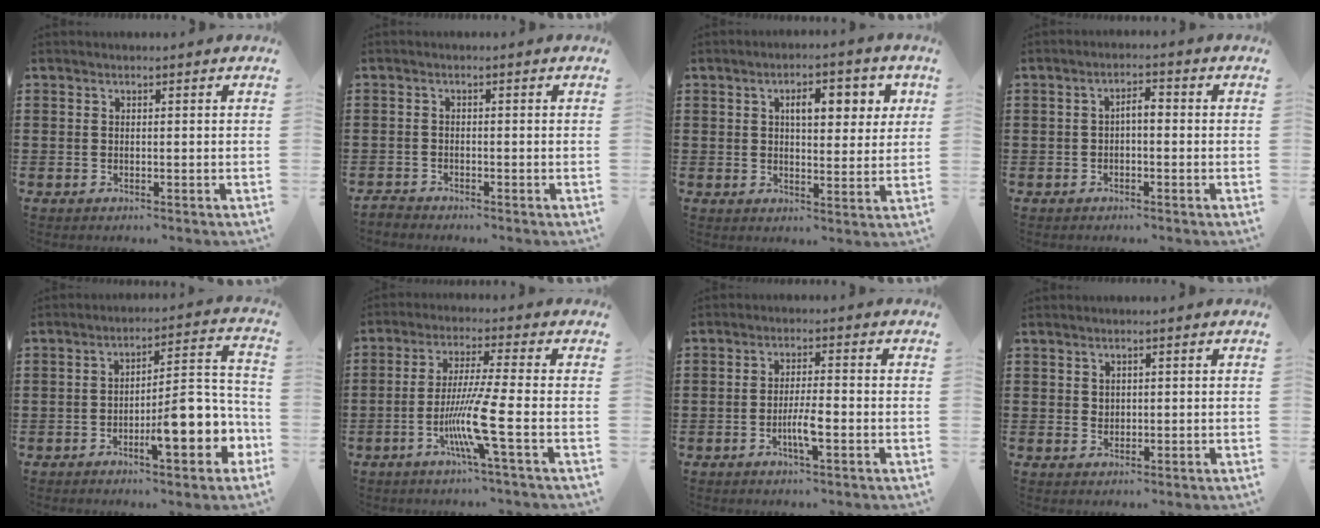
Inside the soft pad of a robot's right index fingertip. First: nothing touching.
{"total": 1.3, "force": [-1.2, 0.2, 0.0], "torque": [-0.004, 0.003, -0.027]}
{"total": 6.0, "force": [2.1, 2.5, 5.0], "torque": [-0.073, 0.000, 0.026]}
{"total": 2.3, "force": [-0.7, 0.8, 2.0], "torque": [-0.039, 0.006, -0.016]}
{"total": 10.0, "force": [-4.2, 2.9, 8.6], "torque": [-0.110, -0.008, -0.073]}
{"total": 9.1, "force": [-3.2, -0.5, 8.5], "torque": [-0.177, -0.023, -0.066]}
{"total": 4.1, "force": [-1.6, 0.6, 3.7], "torque": [-0.070, 0.000, -0.031]}
{"total": 1.1, "force": [0.7, 0.8, 0.2], "torque": [-0.005, 0.003, 0.015]}